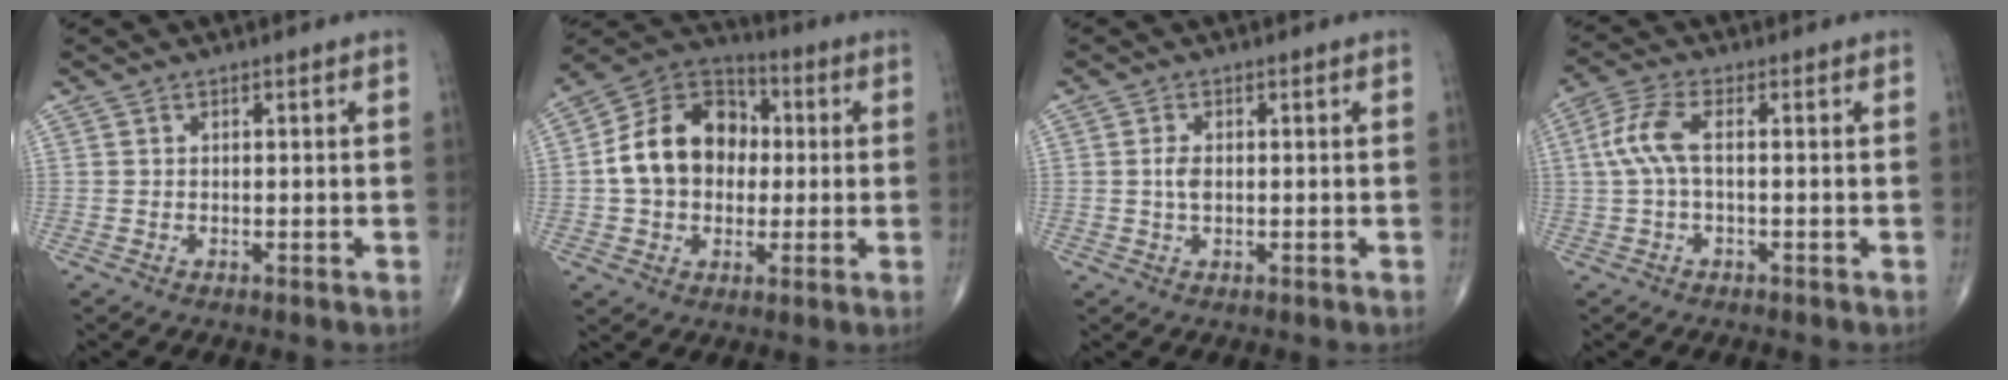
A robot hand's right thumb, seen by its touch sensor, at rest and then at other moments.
{"total": 15.9, "force": [0.5, 12.1, 10.2], "torque": [-0.141, 0.031, 0.000]}
{"total": 2.3, "force": [0.1, 1.2, 1.9], "torque": [-0.041, 0.001, 0.000]}
{"total": 6.2, "force": [0.3, 2.3, 5.8], "torque": [-0.147, 0.017, 0.001]}